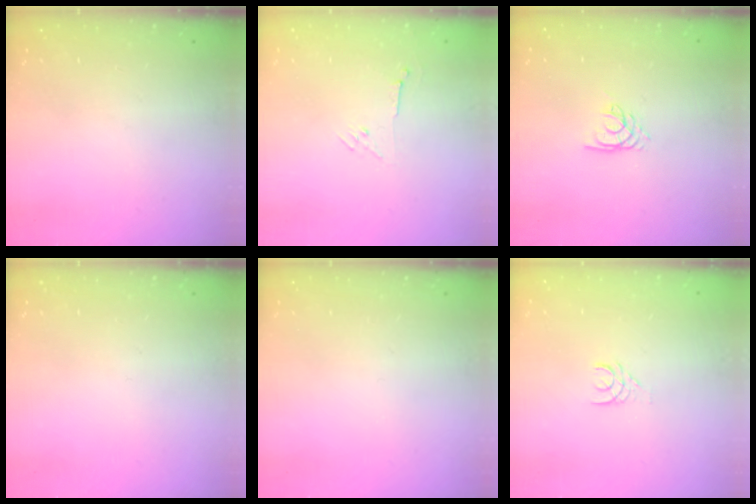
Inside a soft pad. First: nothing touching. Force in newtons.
{"total": 3.5, "press": 3.4, "slide": 0.7}
{"total": 2.1, "press": 2.1, "slide": 0.1}
{"total": 0.0}
{"total": 0.0}
{"total": 2.4, "press": 2.4, "slide": 0.2}